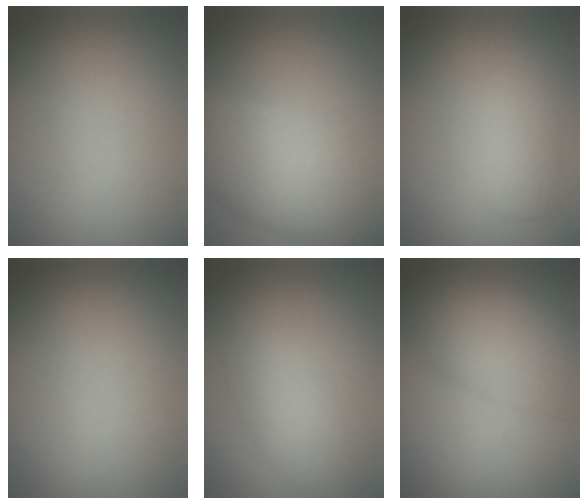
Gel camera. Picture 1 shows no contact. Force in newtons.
{"total": 7.4, "press": 7.3, "slide": 0.4}
{"total": 2.3, "press": 2.3, "slide": 0.1}
{"total": 0.0}
{"total": 3.9, "press": 3.8, "slide": 0.2}
{"total": 6.8, "press": 6.7, "slide": 0.5}